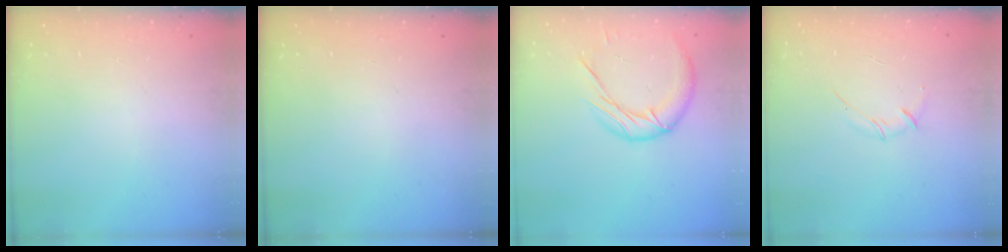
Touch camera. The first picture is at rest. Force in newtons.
{"total": 0.0}
{"total": 13.1, "press": 13.0, "slide": 1.0}
{"total": 3.0, "press": 2.9, "slide": 0.8}